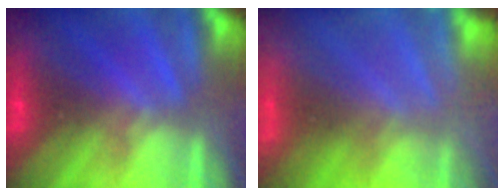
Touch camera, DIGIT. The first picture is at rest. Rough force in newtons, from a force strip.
{"total": 12.7}